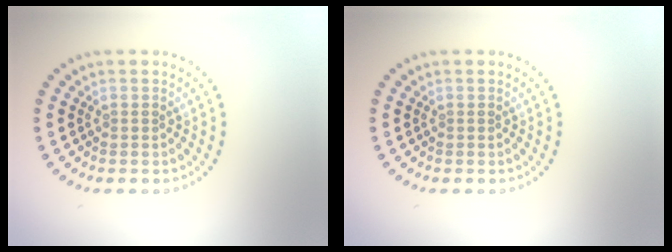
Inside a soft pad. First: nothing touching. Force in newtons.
{"total": 0.0}